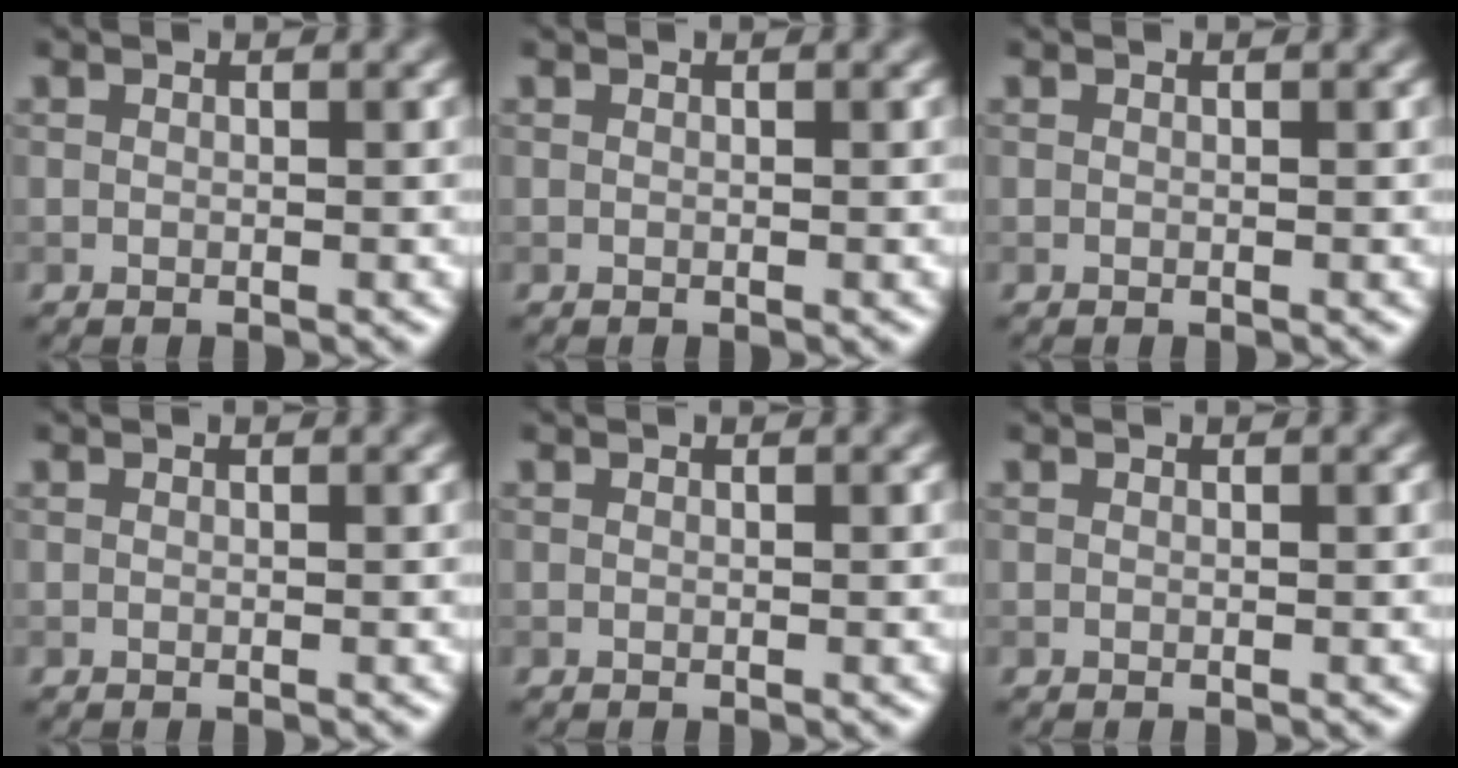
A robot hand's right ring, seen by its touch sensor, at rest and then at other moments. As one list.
[{"total": 0.0}, {"total": 0.0}, {"total": 0.0}, {"total": 0.0}, {"total": 0.0}]